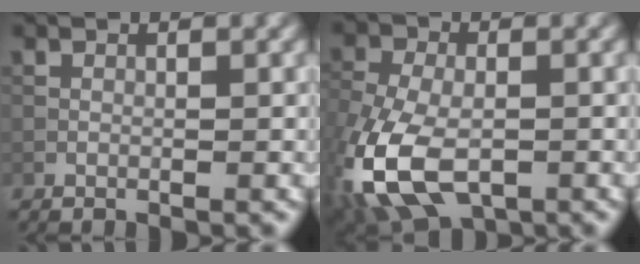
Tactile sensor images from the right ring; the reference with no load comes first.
{"total": 11.9, "force": [-5.2, 6.5, 8.5], "torque": [-0.210, -0.041, -0.097]}